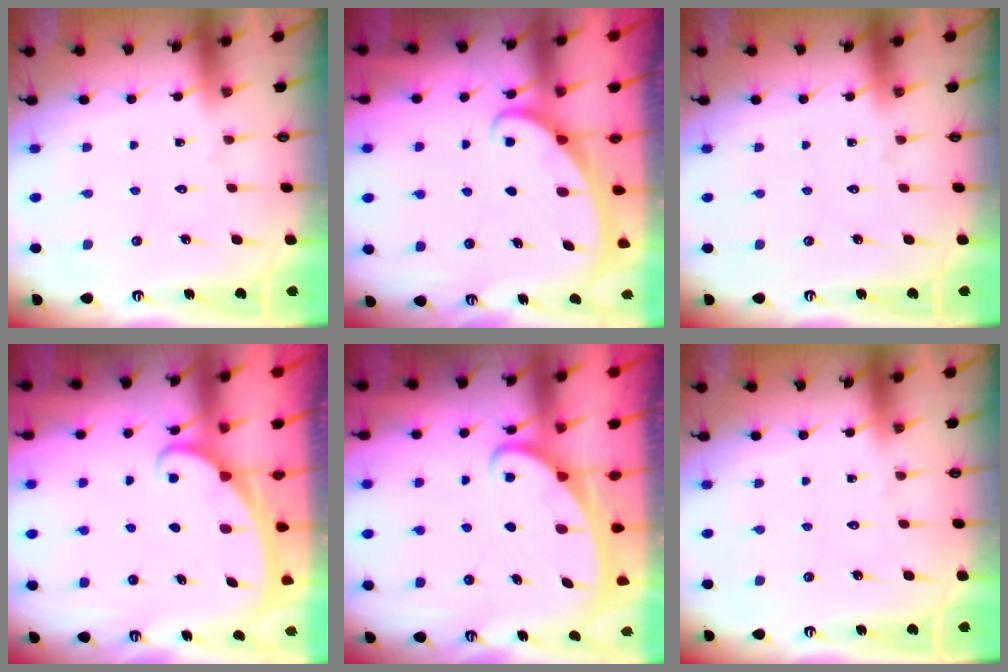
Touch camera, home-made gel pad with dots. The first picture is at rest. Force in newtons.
{"total": 2.1, "press": 2.1, "slide": 0.4}
{"total": 0.0}
{"total": 1.9, "press": 1.9, "slide": 0.1}
{"total": 2.3, "press": 2.3, "slide": 0.3}
{"total": 0.0}